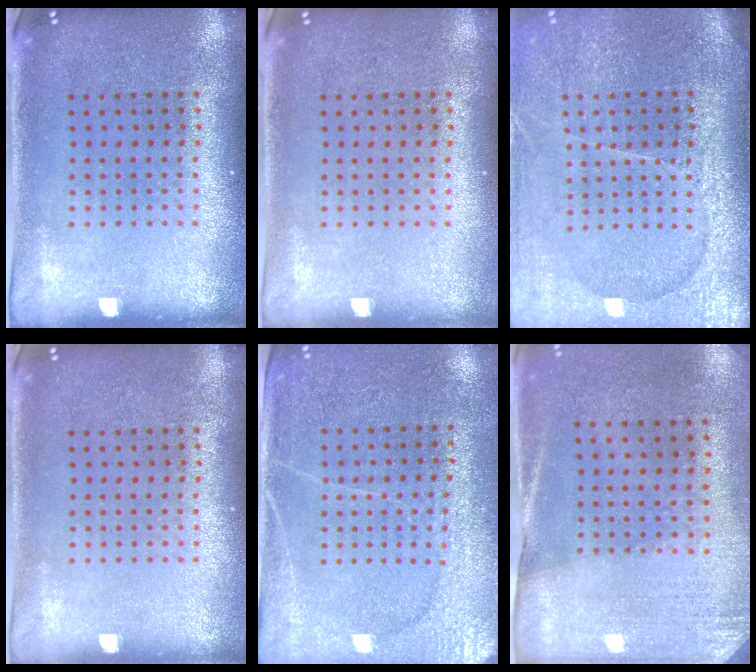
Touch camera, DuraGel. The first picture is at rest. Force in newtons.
{"total": 0.0}
{"total": 4.1, "press": 3.6, "slide": 2.0}
{"total": 0.0}
{"total": 2.9, "press": 2.7, "slide": 1.1}
{"total": 2.7, "press": 2.3, "slide": 1.4}